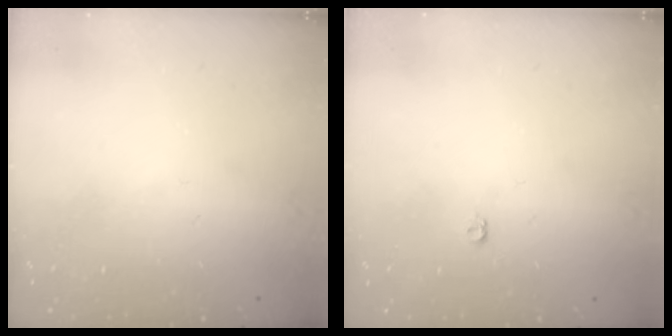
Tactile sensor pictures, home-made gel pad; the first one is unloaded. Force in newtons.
{"total": 3.9, "press": 3.9, "slide": 0.7}